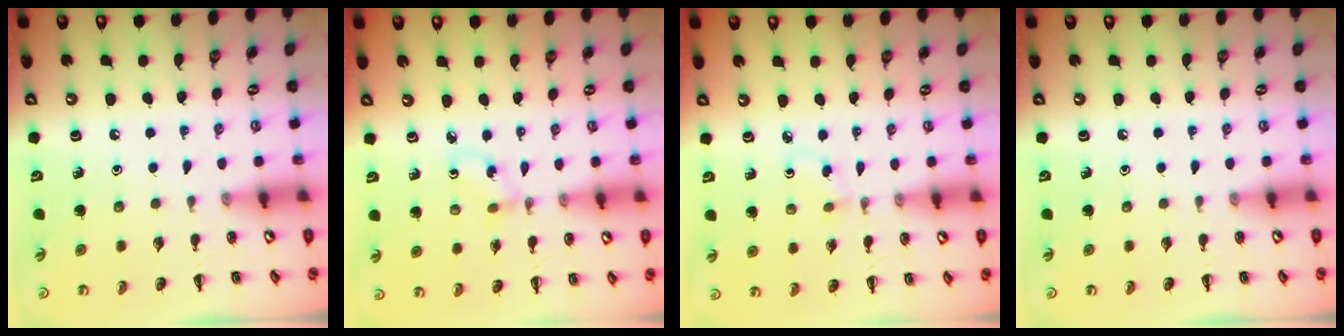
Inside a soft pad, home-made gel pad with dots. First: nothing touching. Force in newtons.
{"total": 1.3, "press": 1.0, "slide": 0.7}
{"total": 1.9, "press": 1.7, "slide": 0.9}
{"total": 0.0}